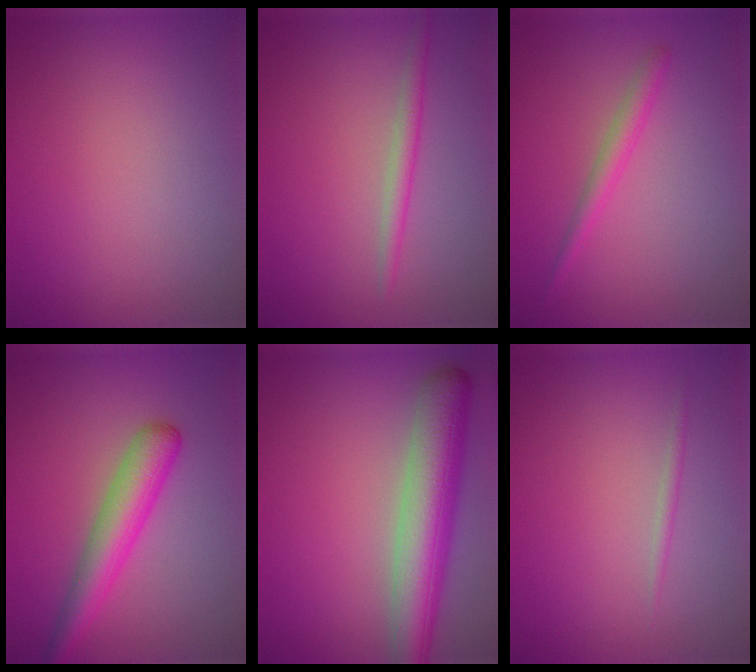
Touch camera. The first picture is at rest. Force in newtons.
{"total": 1.7, "press": 1.7, "slide": 0.0}
{"total": 1.7, "press": 1.7, "slide": 0.2}
{"total": 4.4, "press": 4.4, "slide": 0.1}
{"total": 7.3, "press": 7.3, "slide": 0.2}
{"total": 0.6, "press": 0.6, "slide": 0.0}